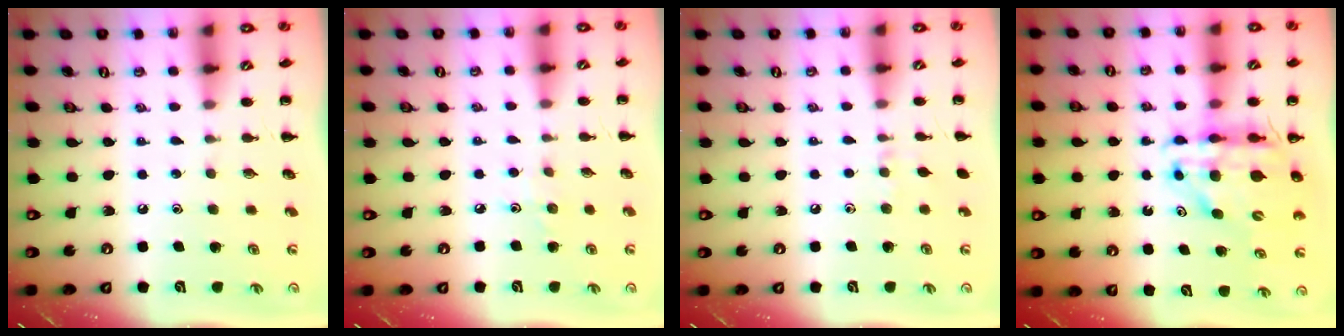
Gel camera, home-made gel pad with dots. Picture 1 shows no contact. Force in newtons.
{"total": 3.5, "press": 3.3, "slide": 1.3}
{"total": 3.8, "press": 3.5, "slide": 1.4}
{"total": 12.4, "press": 12.0, "slide": 3.4}